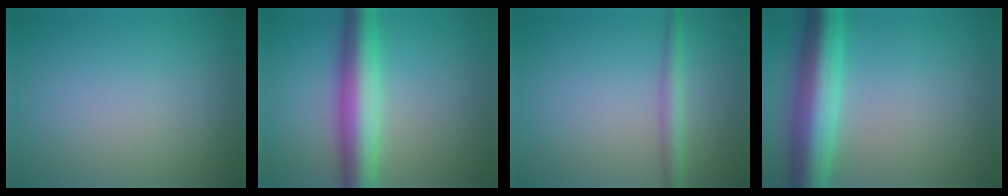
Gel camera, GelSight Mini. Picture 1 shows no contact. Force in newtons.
{"total": 7.0, "press": 7.0, "slide": 0.0}
{"total": 2.2, "press": 2.2, "slide": 0.1}
{"total": 7.7, "press": 7.7, "slide": 0.3}